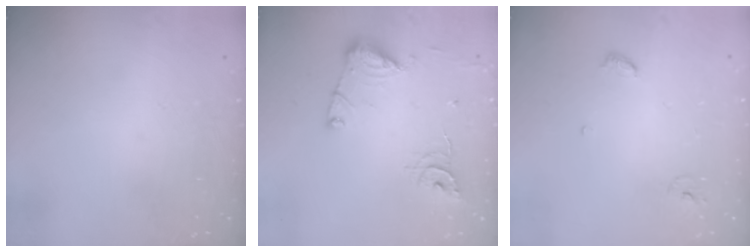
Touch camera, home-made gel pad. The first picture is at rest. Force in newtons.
{"total": 13.7, "press": 13.6, "slide": 1.5}
{"total": 3.8, "press": 3.8, "slide": 0.3}